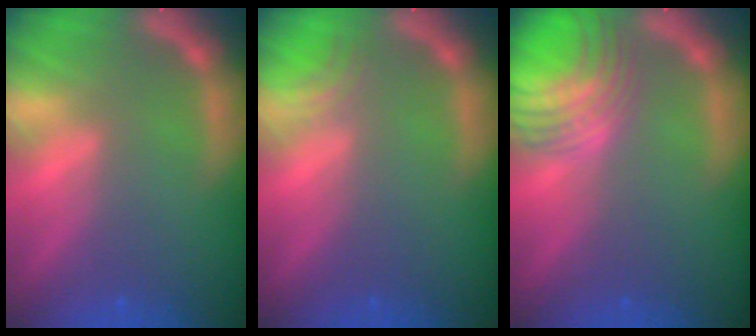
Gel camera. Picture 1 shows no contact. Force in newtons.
{"total": 1.5}
{"total": 8.1}